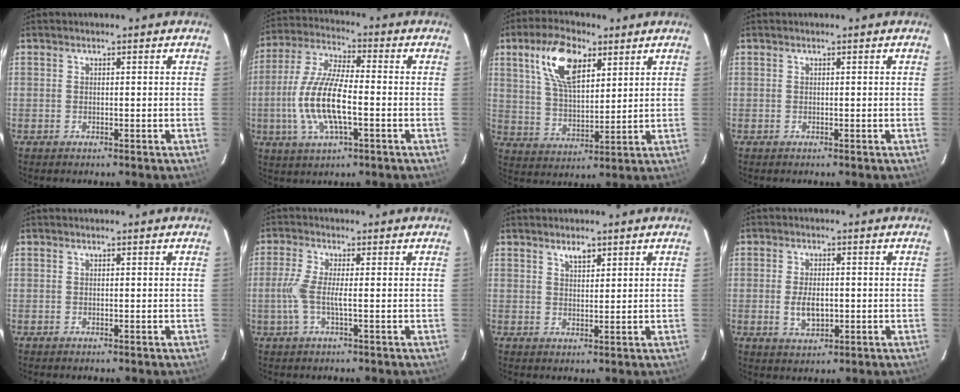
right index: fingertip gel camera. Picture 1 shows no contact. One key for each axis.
{"total": 13.6, "fx": -2.9, "fy": 4.3, "fz": 12.5, "tx": -0.263, "ty": -0.004, "tz": -0.058}
{"total": 12.4, "fx": 6.1, "fy": 5.7, "fz": 9.1, "tx": -0.171, "ty": 0.020, "tz": 0.119}
{"total": 0.0}
{"total": 0.0}
{"total": 4.8, "fx": -0.9, "fy": 0.3, "fz": 4.7, "tx": -0.114, "ty": -0.001, "tz": -0.019}
{"total": 2.5, "fx": 1.8, "fy": 1.0, "fz": 1.4, "tx": -0.021, "ty": 0.004, "tz": 0.032}
{"total": 5.1, "fx": -0.8, "fy": 2.9, "fz": 4.1, "tx": -0.082, "ty": -0.006, "tz": -0.009}